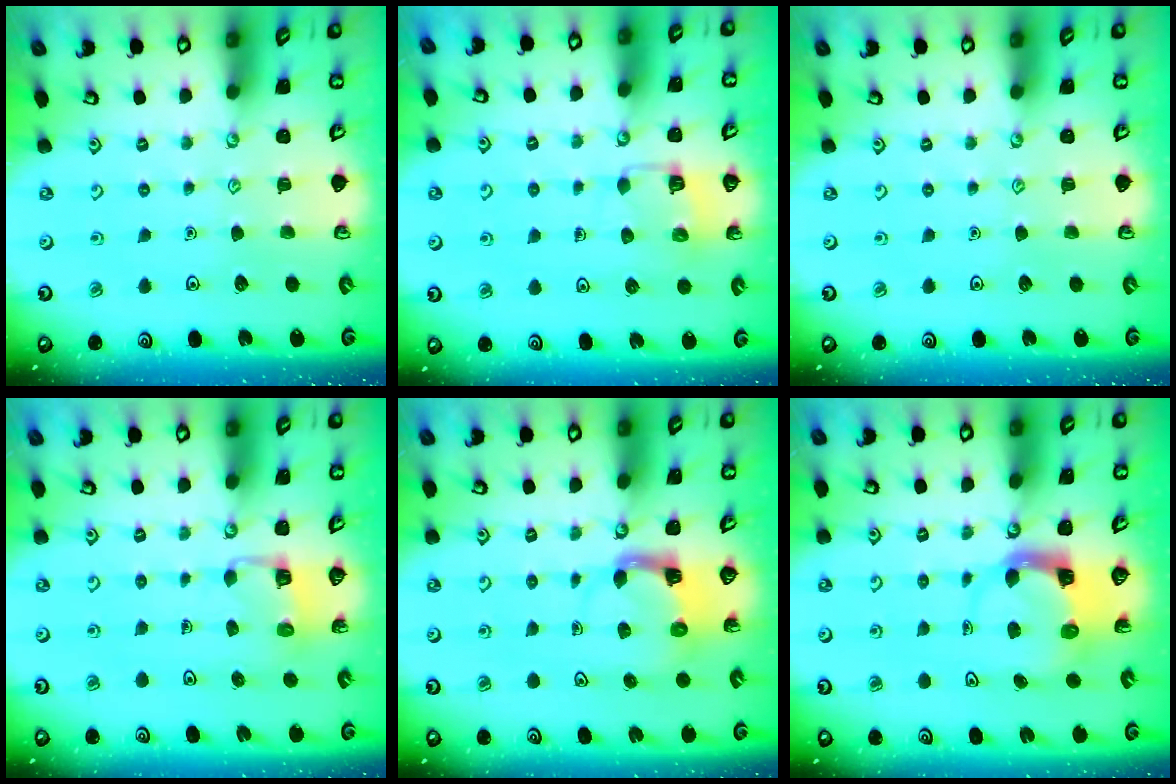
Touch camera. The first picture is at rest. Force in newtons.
{"total": 5.6, "press": 5.6, "slide": 0.5}
{"total": 0.0}
{"total": 2.8, "press": 2.8, "slide": 0.2}
{"total": 3.7, "press": 3.6, "slide": 0.6}
{"total": 3.7, "press": 3.6, "slide": 0.5}